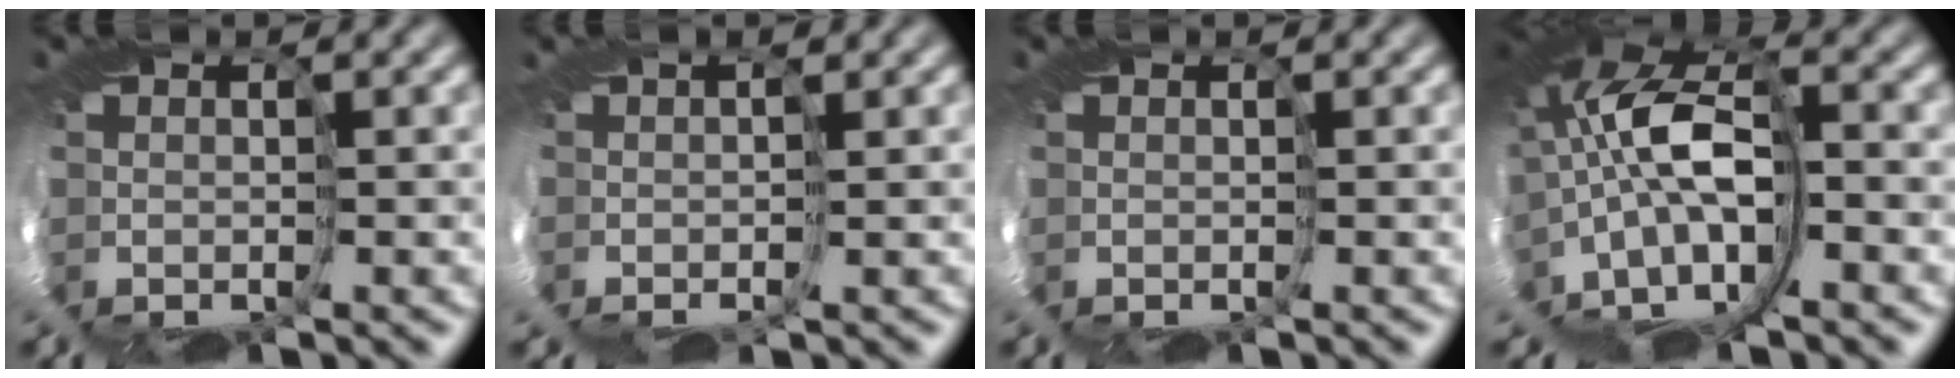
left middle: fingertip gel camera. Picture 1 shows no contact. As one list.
[{"total": 0.6, "force": [0.6, 0.0, -0.1], "torque": [0.016, 0.003, -0.011]}, {"total": 0.0}, {"total": 9.0, "force": [-1.3, 3.8, 8.1], "torque": [-0.156, 0.008, -0.050]}]